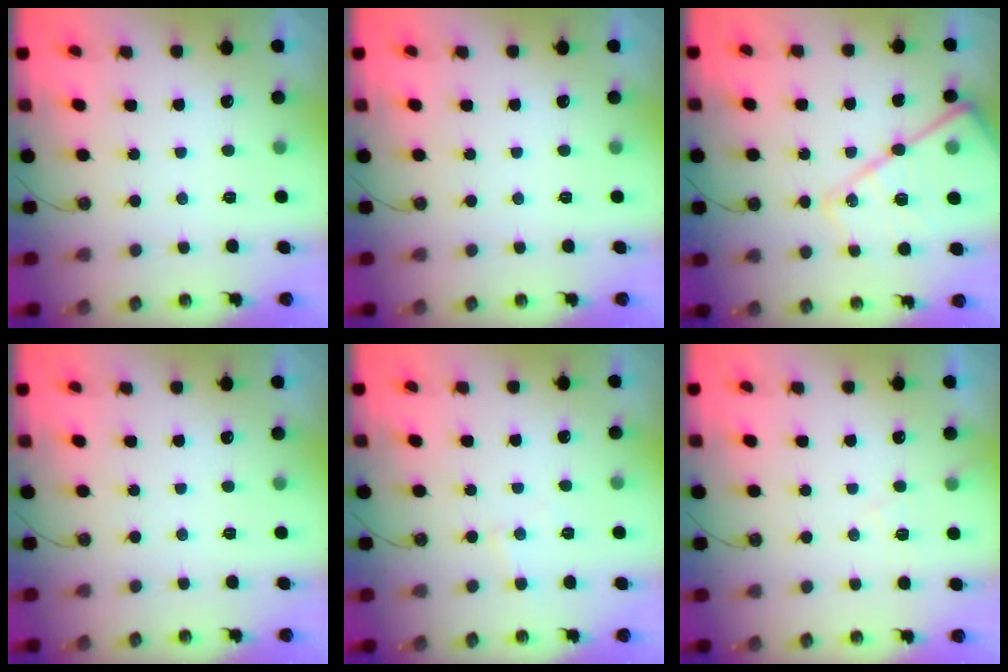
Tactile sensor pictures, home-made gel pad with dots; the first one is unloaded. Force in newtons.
{"total": 0.0}
{"total": 18.9, "press": 18.8, "slide": 1.8}
{"total": 0.0}
{"total": 4.3, "press": 4.2, "slide": 0.7}
{"total": 5.3, "press": 5.3, "slide": 0.7}